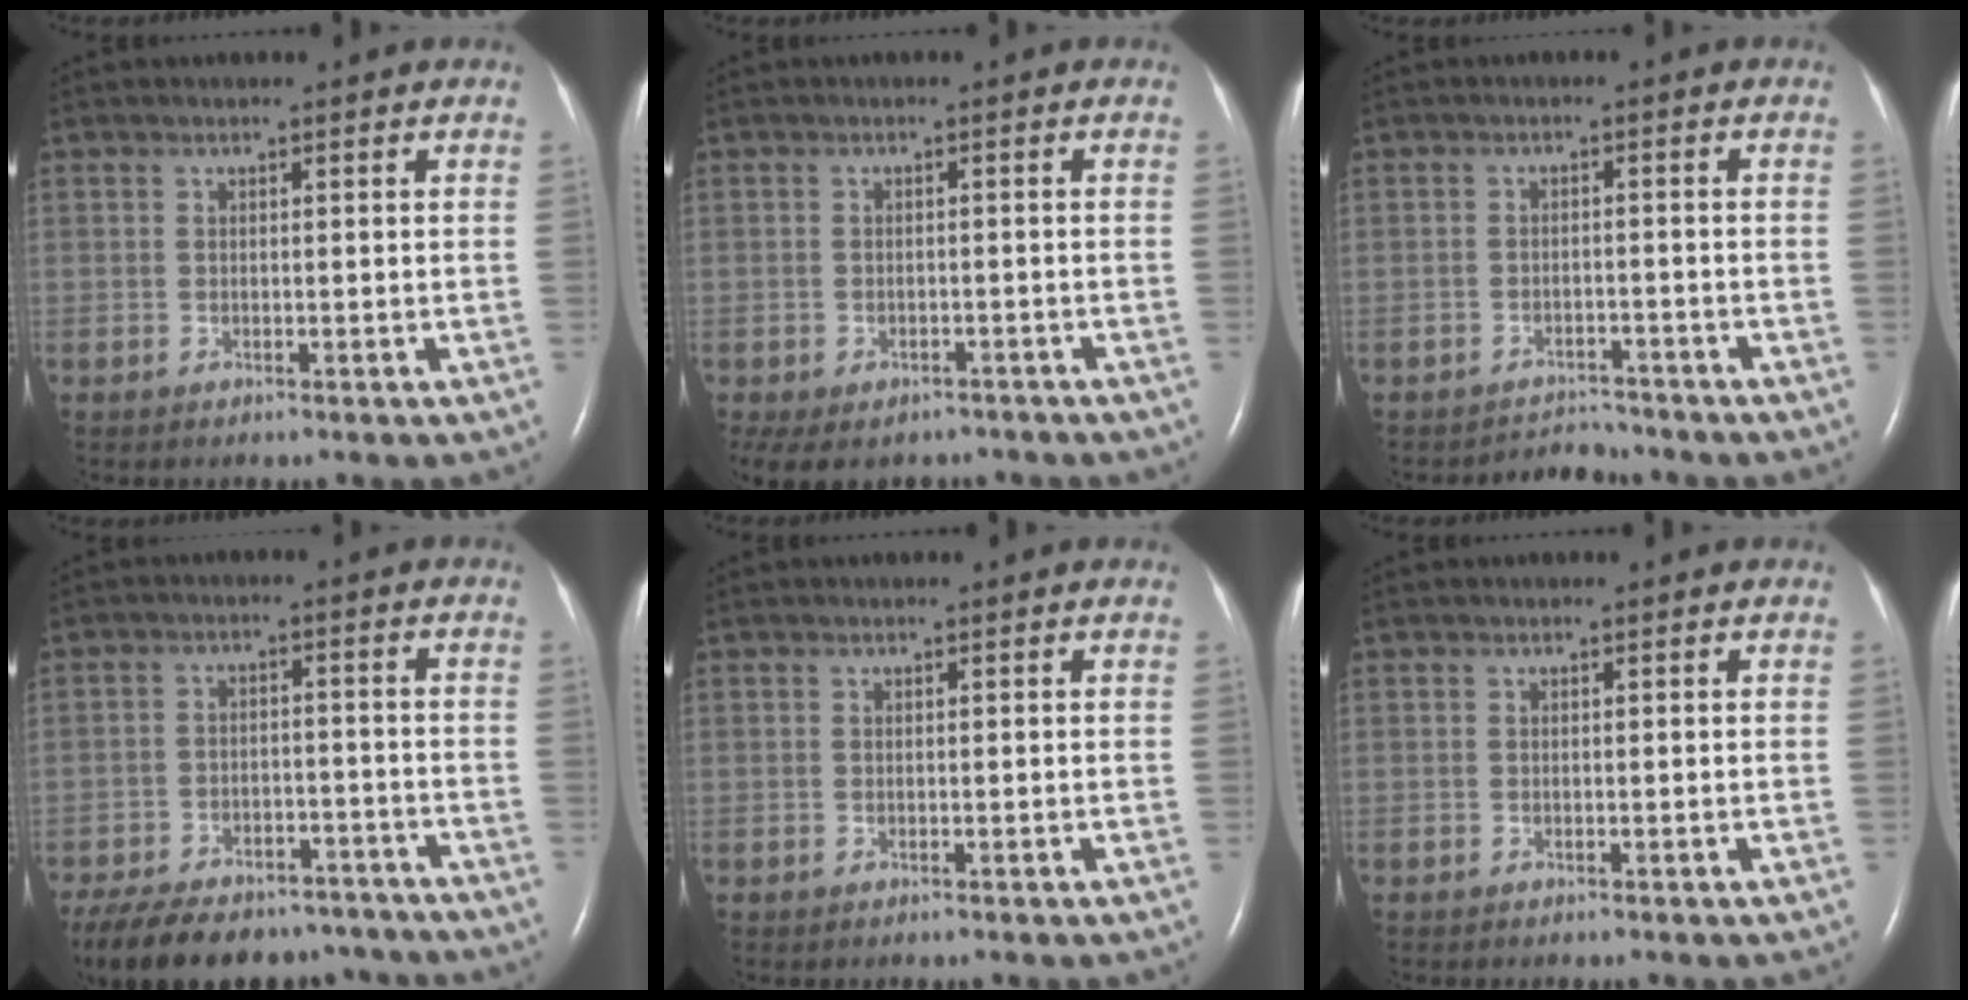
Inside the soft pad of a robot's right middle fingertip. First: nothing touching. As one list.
[{"total": 9.7, "force": [-7.1, 5.8, 3.3], "torque": [-0.075, -0.004, -0.085]}, {"total": 3.1, "force": [-2.9, 0.3, -1.2], "torque": [0.019, -0.003, -0.041]}, {"total": 20.3, "force": [-16.4, 8.6, 8.2], "torque": [-0.192, -0.017, -0.228]}, {"total": 0.0}, {"total": 0.0}]